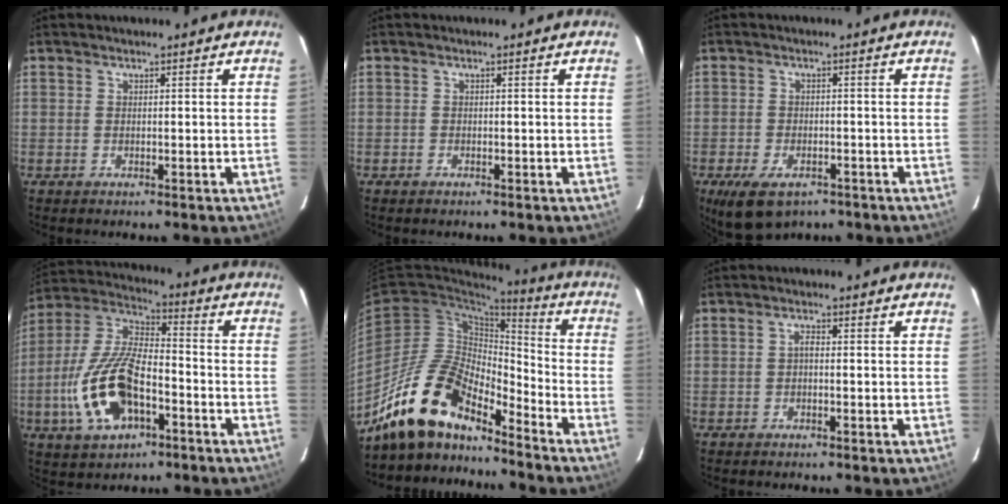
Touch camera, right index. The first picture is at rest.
{"total": 0.6, "force": [-0.5, 0.3, 0.0], "torque": [0.000, 0.003, -0.010]}
{"total": 8.6, "force": [-5.5, 4.4, 5.0], "torque": [-0.107, -0.020, -0.088]}
{"total": 17.4, "force": [-6.3, 8.4, 13.9], "torque": [-0.307, -0.001, -0.114]}
{"total": 16.0, "force": [-13.4, 5.0, 7.2], "torque": [-0.136, 0.010, -0.256]}
{"total": 1.1, "force": [-0.3, 0.5, 0.9], "torque": [-0.017, 0.006, -0.007]}